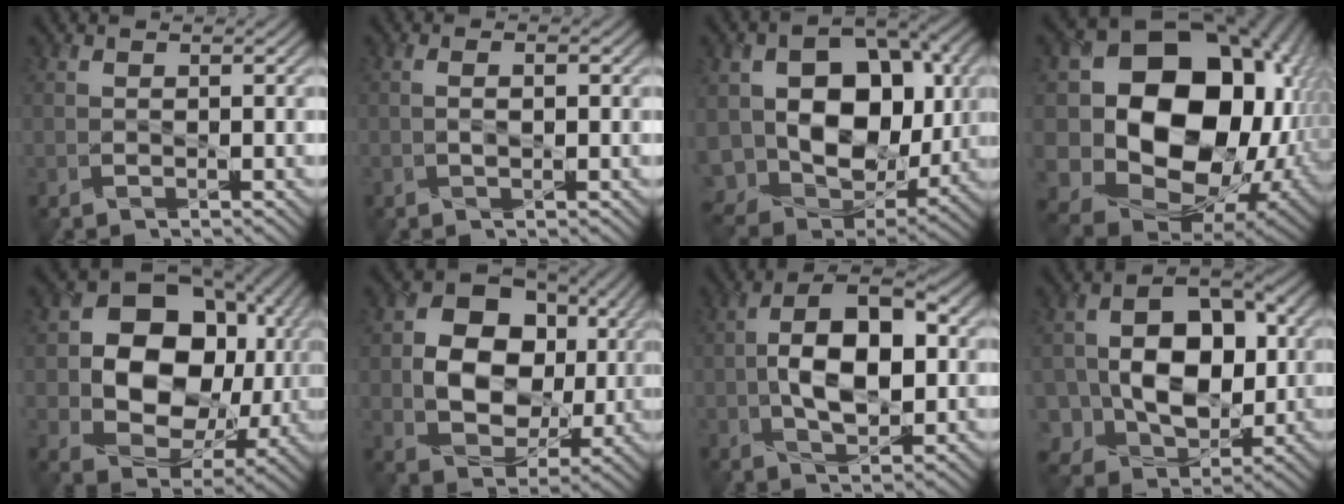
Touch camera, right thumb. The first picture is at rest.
{"total": 1.5, "force": [0.0, 0.5, 1.4], "torque": [-0.028, 0.002, 0.000]}
{"total": 15.8, "force": [0.8, 11.6, 10.6], "torque": [-0.204, -0.017, 0.022]}
{"total": 20.5, "force": [2.1, 16.1, 12.4], "torque": [-0.237, -0.042, 0.079]}
{"total": 15.4, "force": [1.6, 12.0, 9.5], "torque": [-0.172, -0.011, 0.036]}
{"total": 11.6, "force": [1.3, 9.0, 7.2], "torque": [-0.137, -0.007, 0.016]}
{"total": 10.6, "force": [-0.1, 5.6, 9.0], "torque": [-0.164, 0.010, -0.006]}
{"total": 12.6, "force": [-0.5, 9.4, 8.4], "torque": [-0.149, -0.005, -0.010]}